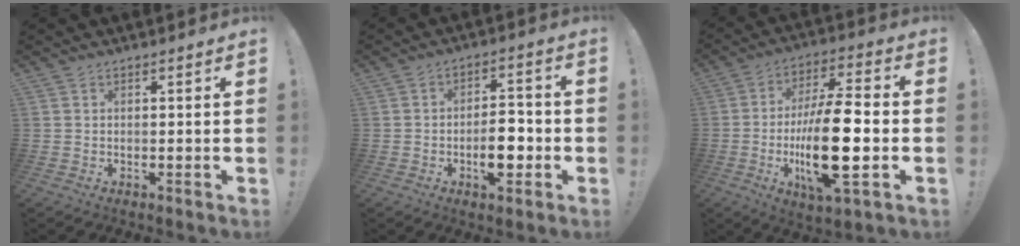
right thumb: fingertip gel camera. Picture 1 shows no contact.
{"total": 9.5, "force": [-3.2, 4.5, 7.7], "torque": [-0.126, 0.010, -0.056]}
{"total": 21.2, "force": [-3.8, 6.0, 20.0], "torque": [-0.375, -0.001, -0.066]}